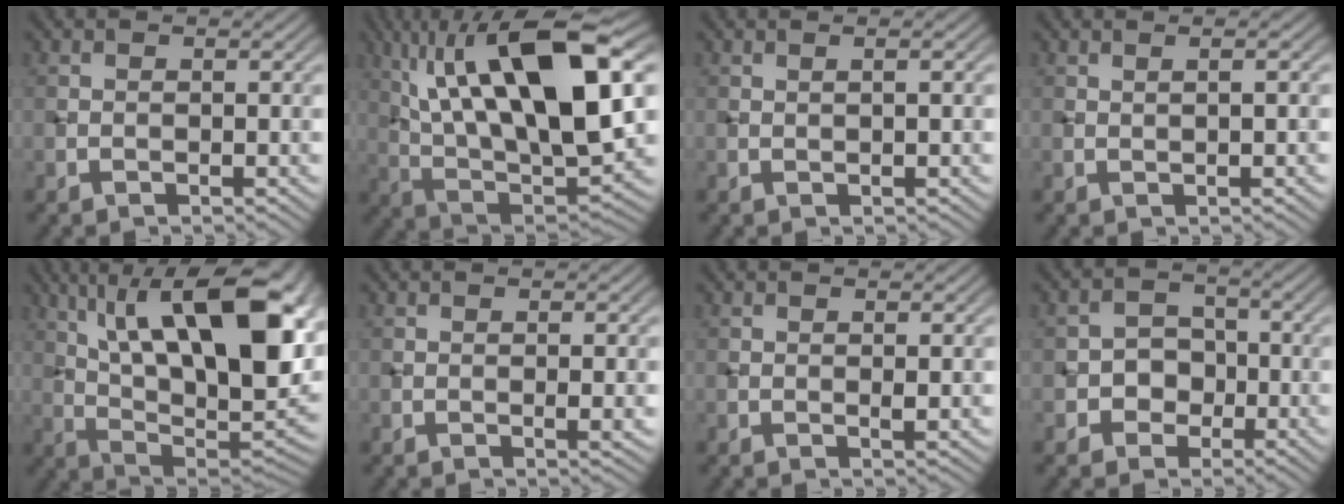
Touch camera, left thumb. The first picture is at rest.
{"total": 19.8, "force": [7.2, 7.9, 16.7], "torque": [-0.306, 0.023, 0.127]}
{"total": 1.1, "force": [0.4, 0.1, 1.1], "torque": [-0.017, 0.002, 0.004]}
{"total": 2.0, "force": [0.4, 0.4, 1.9], "torque": [-0.025, 0.004, 0.002]}
{"total": 20.8, "force": [7.9, 8.8, 17.2], "torque": [-0.280, 0.027, 0.128]}
{"total": 1.3, "force": [0.0, 0.1, 1.3], "torque": [-0.025, -0.001, -0.001]}
{"total": 0.8, "force": [0.2, 0.1, 0.8], "torque": [-0.016, 0.000, 0.002]}
{"total": 3.6, "force": [-1.1, 3.2, 1.3], "torque": [-0.004, 0.002, -0.031]}